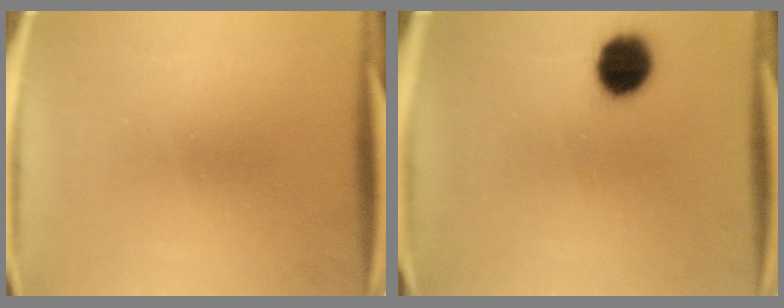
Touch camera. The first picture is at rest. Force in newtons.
{"total": 9.1}